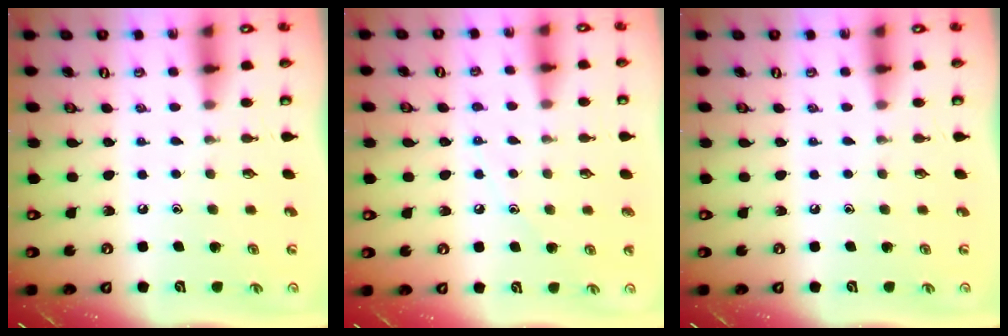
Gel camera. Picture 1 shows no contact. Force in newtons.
{"total": 6.4, "press": 6.3, "slide": 0.7}
{"total": 0.0}